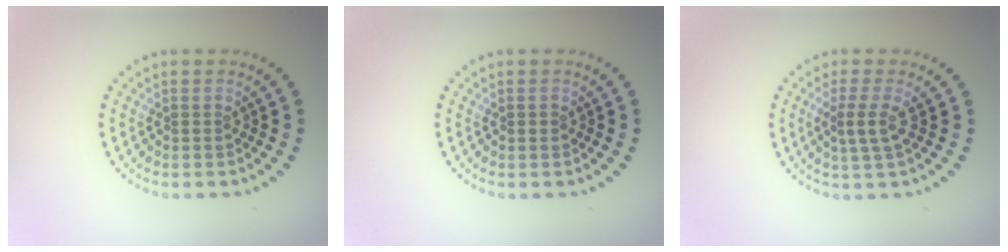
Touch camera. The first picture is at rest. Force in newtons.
{"total": 0.6, "press": 0.6, "slide": 0.1}
{"total": 1.9, "press": 1.6, "slide": 1.1}